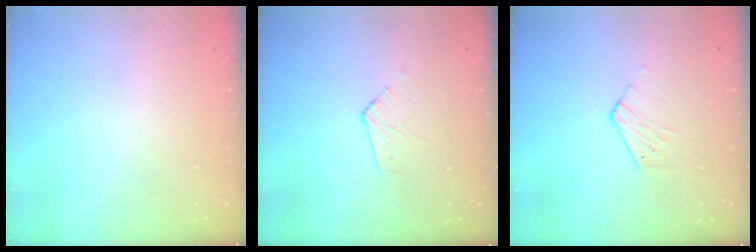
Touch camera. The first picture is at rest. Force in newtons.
{"total": 2.6, "press": 2.6, "slide": 0.2}
{"total": 4.6, "press": 4.5, "slide": 0.4}